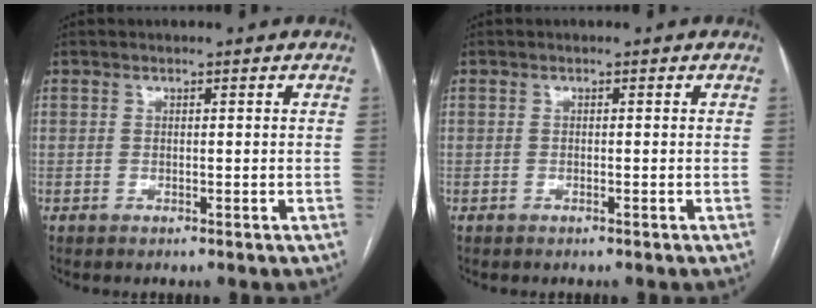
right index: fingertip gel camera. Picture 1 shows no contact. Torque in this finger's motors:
{"motor_torque": [-0.24, 0.15, -0.04, -0.01]}